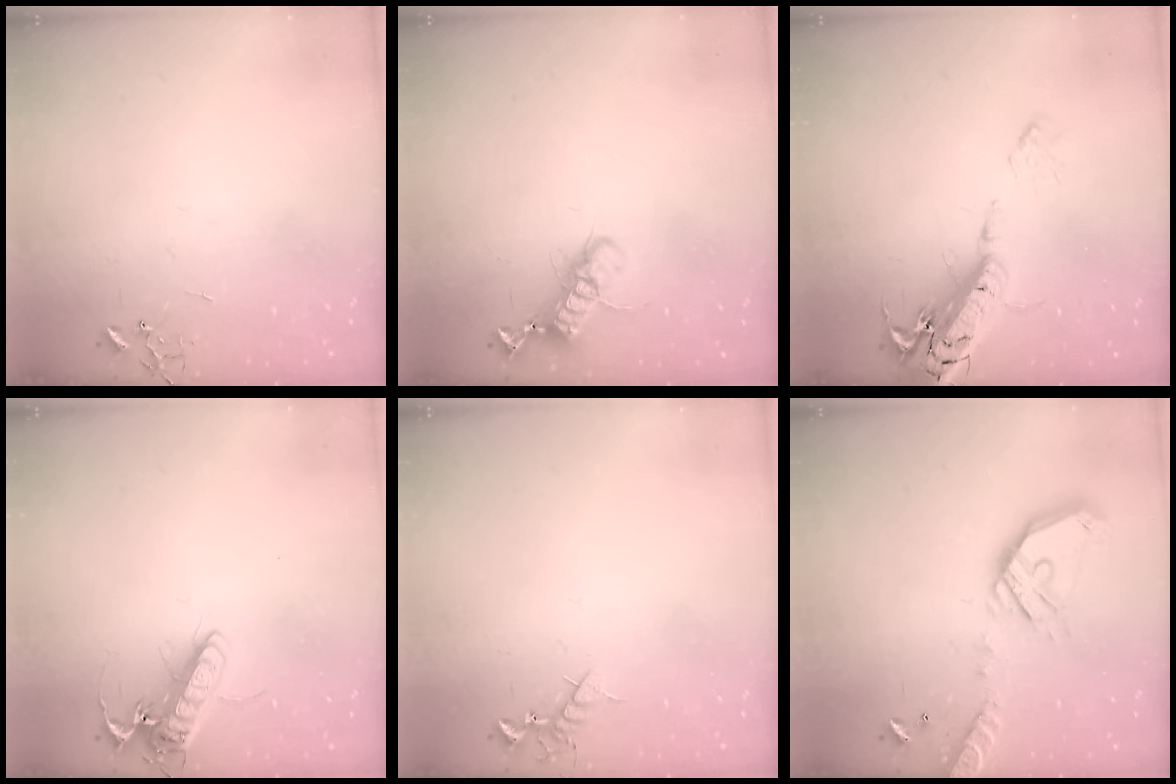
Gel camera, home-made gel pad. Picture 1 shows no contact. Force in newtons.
{"total": 12.7, "press": 12.6, "slide": 1.1}
{"total": 22.4, "press": 22.0, "slide": 4.3}
{"total": 15.2, "press": 15.0, "slide": 2.4}
{"total": 7.0, "press": 6.9, "slide": 1.1}
{"total": 19.5, "press": 19.2, "slide": 3.4}